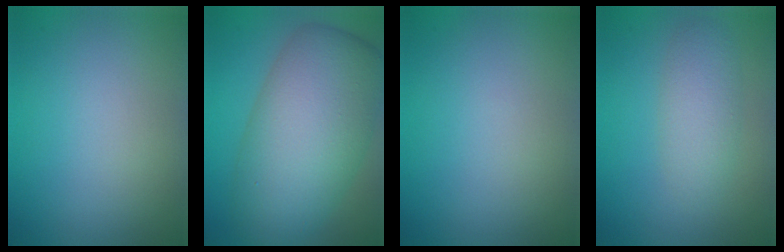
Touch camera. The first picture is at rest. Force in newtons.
{"total": 11.2, "press": 11.2, "slide": 0.6}
{"total": 0.0}
{"total": 2.9, "press": 2.9, "slide": 0.2}